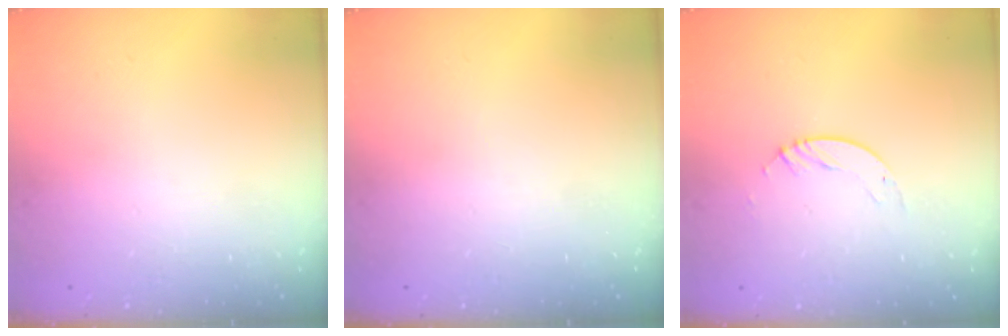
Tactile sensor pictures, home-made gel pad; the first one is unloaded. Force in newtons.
{"total": 0.0}
{"total": 3.1, "press": 3.1, "slide": 0.3}